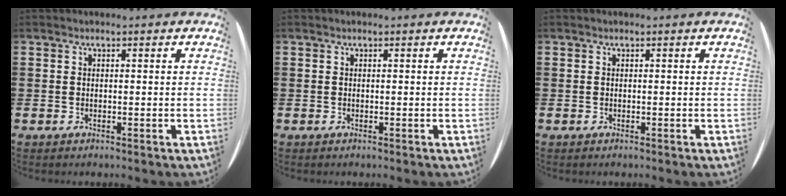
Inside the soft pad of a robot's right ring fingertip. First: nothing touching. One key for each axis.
{"total": 0.0}
{"total": 0.0}